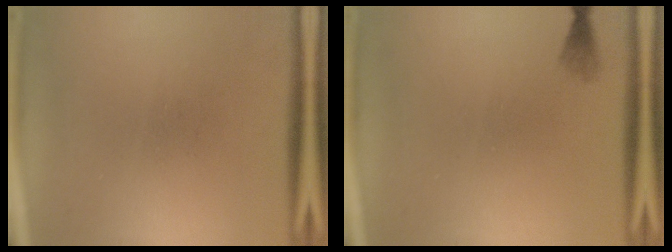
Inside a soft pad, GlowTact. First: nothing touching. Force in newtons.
{"total": 1.0}